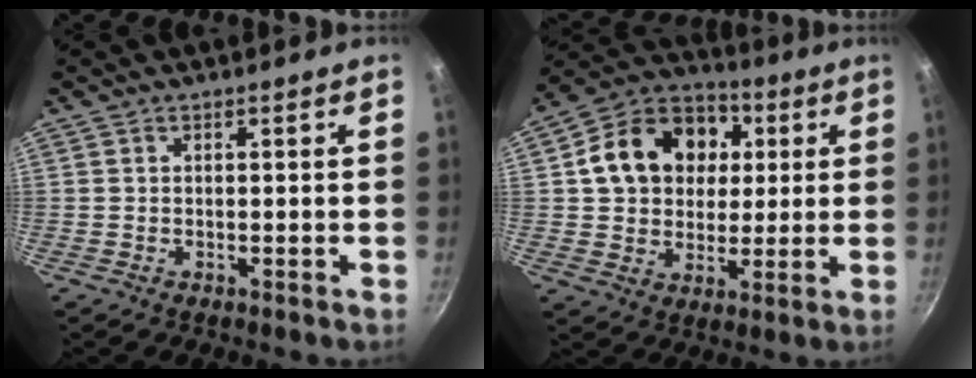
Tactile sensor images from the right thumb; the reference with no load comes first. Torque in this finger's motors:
{"motor_torque": [-0.91, 1.41, 0.20, -0.11, 0.13]}